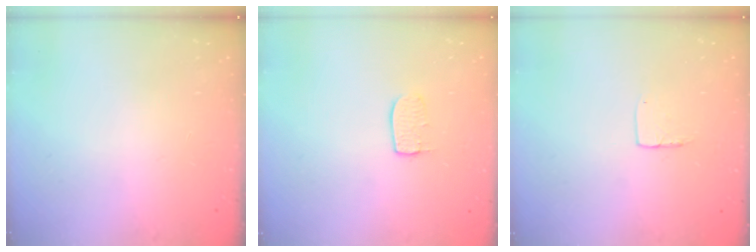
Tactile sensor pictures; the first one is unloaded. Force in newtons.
{"total": 5.5, "press": 5.5, "slide": 0.1}
{"total": 4.5, "press": 4.5, "slide": 0.3}